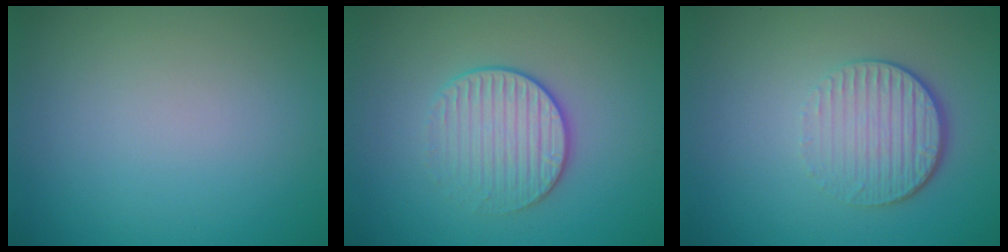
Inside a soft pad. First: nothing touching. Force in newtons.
{"total": 3.2, "press": 2.9, "slide": 1.5}
{"total": 4.3, "press": 2.9, "slide": 3.2}